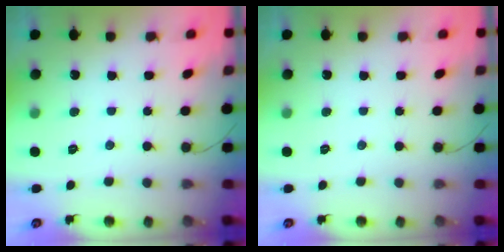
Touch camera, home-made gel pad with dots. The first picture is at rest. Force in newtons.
{"total": 0.0}